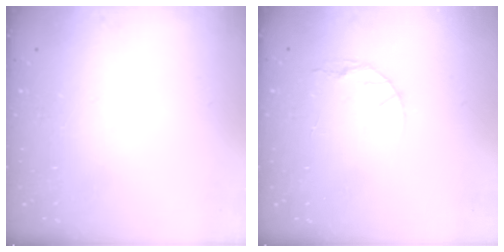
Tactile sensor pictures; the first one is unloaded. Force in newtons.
{"total": 4.9, "press": 4.9, "slide": 0.6}